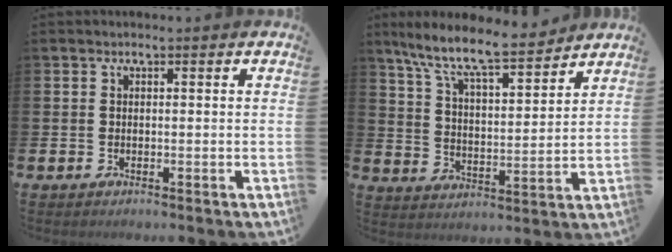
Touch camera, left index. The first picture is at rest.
{"total": 9.7, "force": [8.7, 1.3, 4.1], "torque": [-0.111, -0.056, 0.150]}